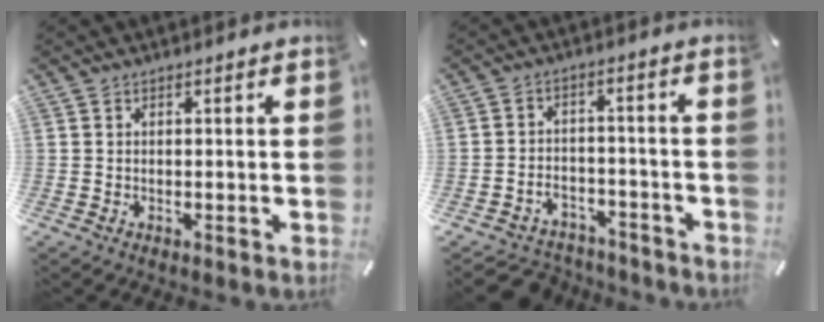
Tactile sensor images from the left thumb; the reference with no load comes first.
{"total": 4.3, "force": [-2.9, 3.0, 0.9], "torque": [-0.020, 0.011, -0.058]}